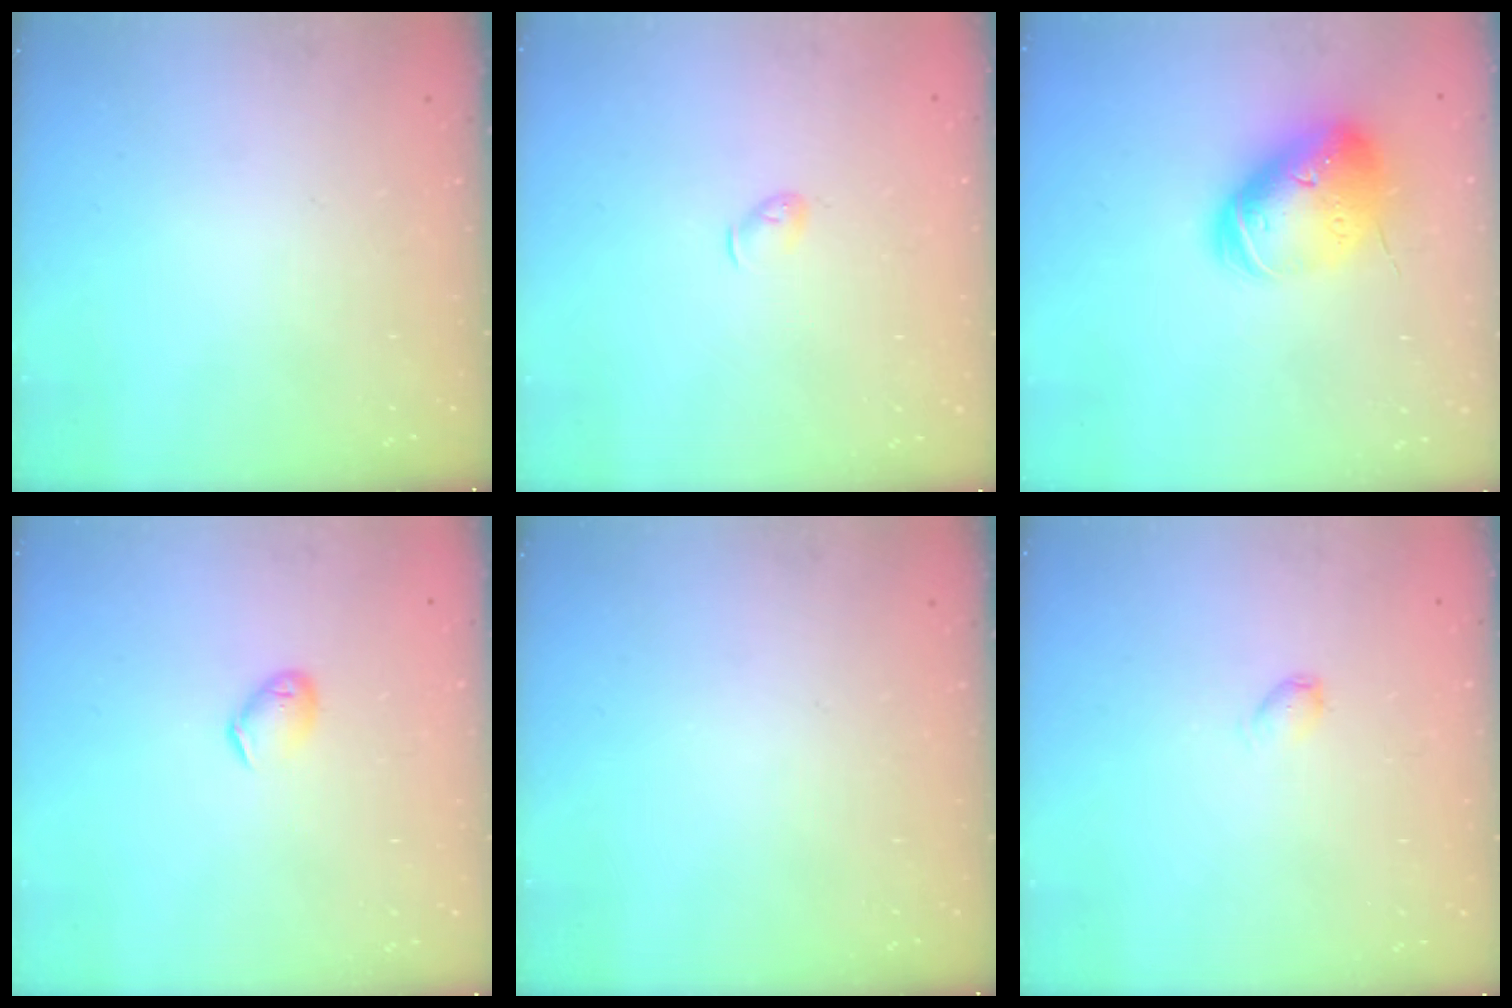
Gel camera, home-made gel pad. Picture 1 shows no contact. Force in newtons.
{"total": 3.9, "press": 3.8, "slide": 0.8}
{"total": 18.2, "press": 18.0, "slide": 2.6}
{"total": 7.0, "press": 6.9, "slide": 1.3}
{"total": 0.0}
{"total": 3.1, "press": 3.1, "slide": 0.4}